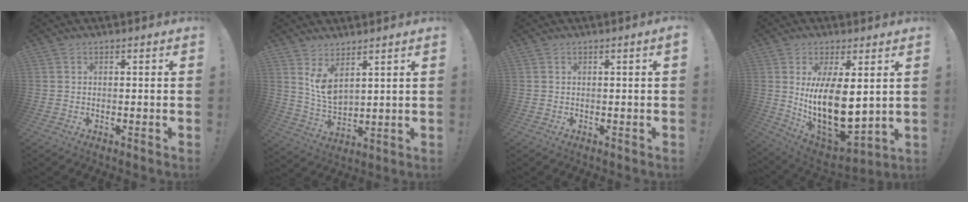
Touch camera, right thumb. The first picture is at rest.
{"total": 8.0, "force": [5.4, 3.3, 4.9], "torque": [-0.094, -0.040, 0.099]}
{"total": 1.3, "force": [0.4, -0.3, 1.2], "torque": [-0.014, -0.006, 0.003]}
{"total": 16.6, "force": [2.6, 8.1, 14.2], "torque": [-0.257, -0.057, 0.055]}